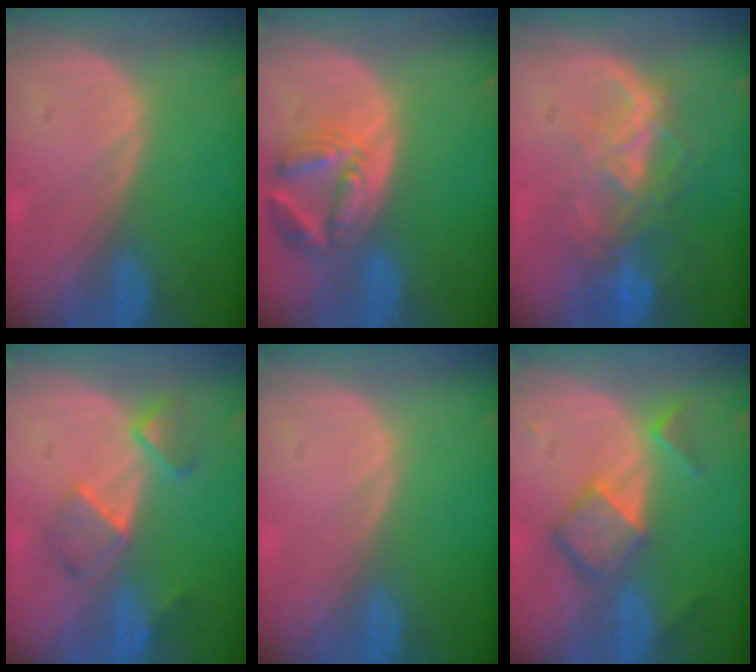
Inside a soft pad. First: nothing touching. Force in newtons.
{"total": 7.6, "press": 6.8, "slide": 3.4}
{"total": 8.9, "press": 7.5, "slide": 4.7}
{"total": 5.5, "press": 5.2, "slide": 1.7}
{"total": 0.0}
{"total": 6.8, "press": 5.9, "slide": 3.5}